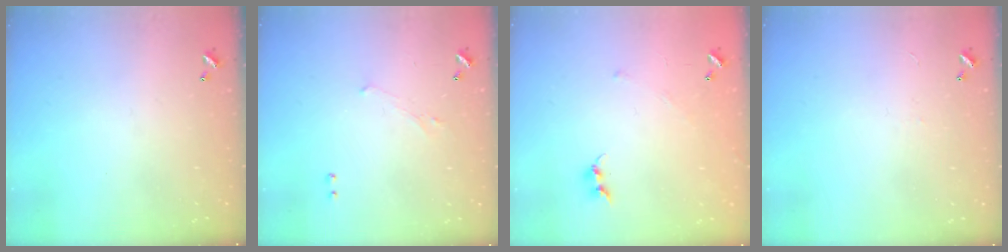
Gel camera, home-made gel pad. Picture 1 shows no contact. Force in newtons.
{"total": 0.9, "press": 0.8, "slide": 0.5}
{"total": 6.5, "press": 6.4, "slide": 0.6}
{"total": 1.5, "press": 1.4, "slide": 0.5}